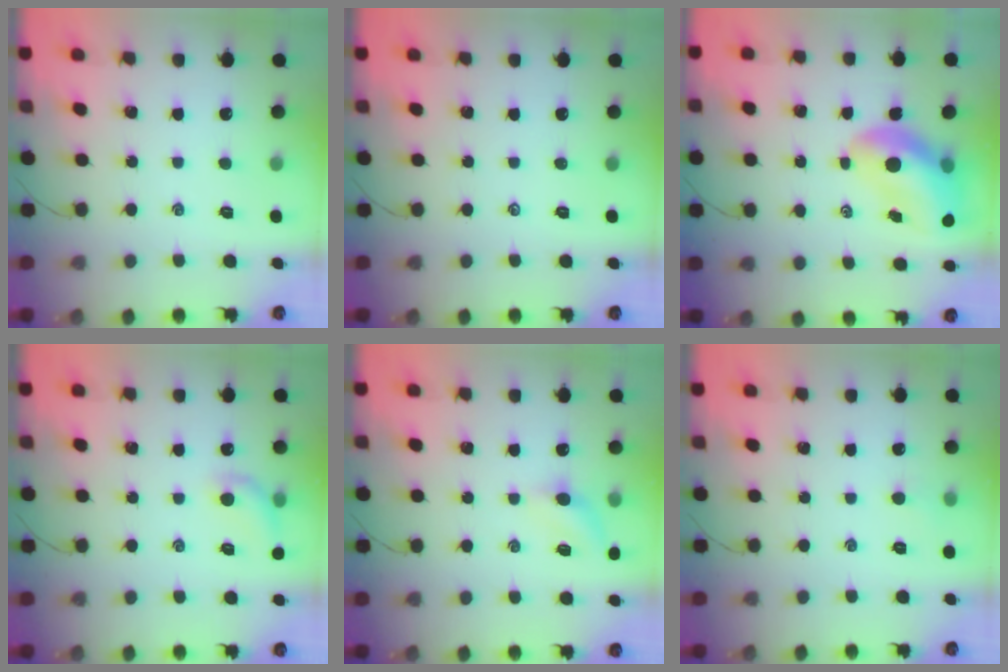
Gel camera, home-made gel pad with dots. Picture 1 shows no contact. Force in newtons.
{"total": 0.0}
{"total": 12.4, "press": 11.8, "slide": 3.9}
{"total": 7.8, "press": 7.6, "slide": 1.8}
{"total": 5.5, "press": 5.3, "slide": 1.4}
{"total": 2.4, "press": 2.3, "slide": 0.7}